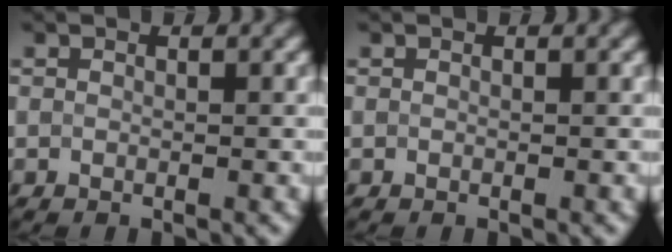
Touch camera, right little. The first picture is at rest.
{"total": 0.0}